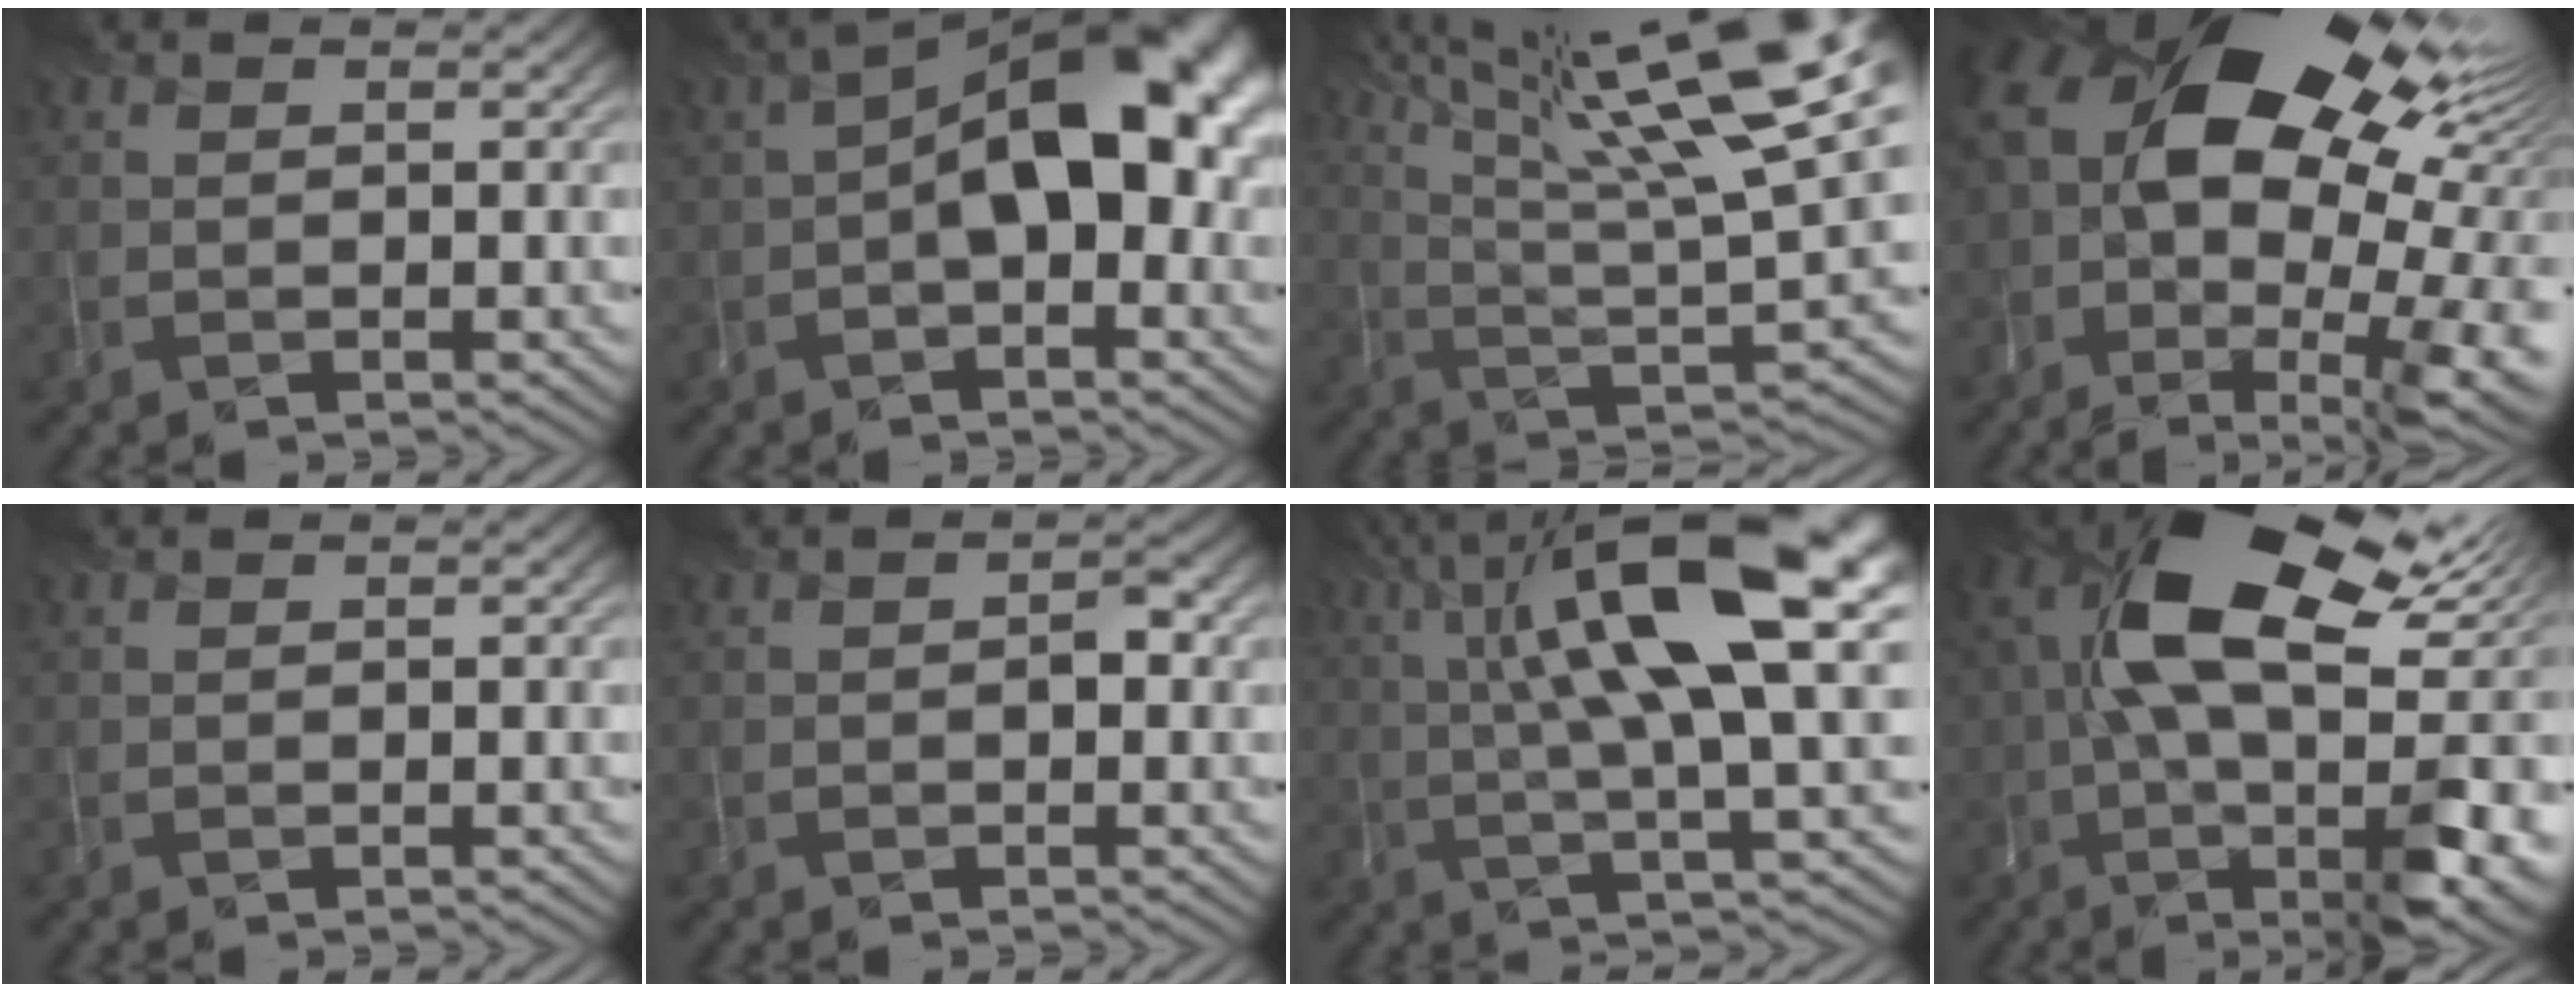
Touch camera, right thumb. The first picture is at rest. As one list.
[{"total": 14.2, "force": [-0.2, 7.1, 12.3], "torque": [-0.165, 0.018, -0.008]}, {"total": 19.1, "force": [10.0, 5.2, 15.4], "torque": [-0.256, 0.013, 0.170]}, {"total": 20.3, "force": [2.1, 11.7, 16.4], "torque": [-0.257, 0.003, 0.068]}, {"total": 0.0}, {"total": 1.2, "force": [-0.5, 0.4, 1.0], "torque": [-0.010, 0.002, -0.006]}, {"total": 16.0, "force": [5.0, 4.7, 14.4], "torque": [-0.251, 0.012, 0.092]}, {"total": 19.4, "force": [2.1, 8.1, 17.4], "torque": [-0.286, 0.013, 0.048]}]